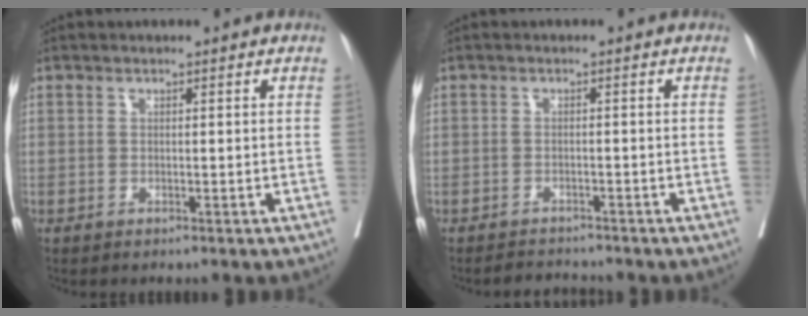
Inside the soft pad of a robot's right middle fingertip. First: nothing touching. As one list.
[{"total": 2.3, "force": [-2.3, 0.1, -0.2], "torque": [0.007, -0.010, -0.036]}]